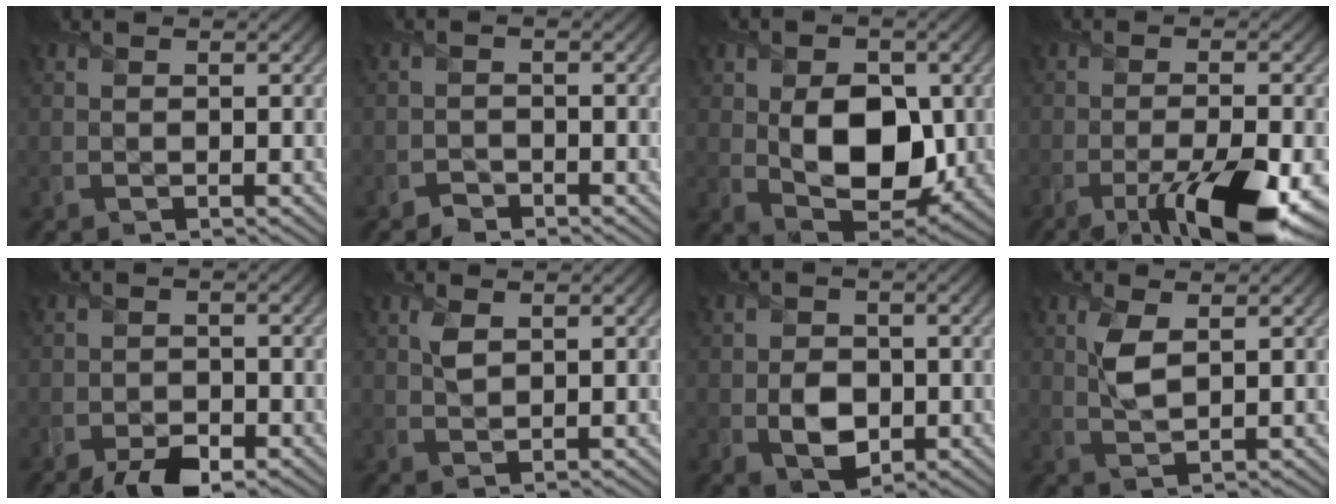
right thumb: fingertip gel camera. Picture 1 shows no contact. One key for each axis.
{"total": 1.2, "fx": -1.1, "fy": 0.5, "fz": -0.3, "tx": 0.010, "ty": 0.002, "tz": -0.025}
{"total": 10.4, "fx": 0.0, "fy": 6.9, "fz": 7.7, "tx": -0.132, "ty": -0.020, "tz": 0.004}
{"total": 10.5, "fx": -5.2, "fy": 2.7, "fz": 8.7, "tx": -0.151, "ty": -0.022, "tz": -0.082}
{"total": 3.6, "fx": -2.6, "fy": 1.8, "fz": 1.8, "tx": -0.026, "ty": -0.008, "tz": -0.047}
{"total": 1.8, "fx": 0.9, "fy": 1.0, "fz": 1.3, "tx": -0.032, "ty": -0.001, "tz": 0.020}
{"total": 4.0, "fx": -0.6, "fy": 3.3, "fz": 2.2, "tx": -0.040, "ty": -0.008, "tz": -0.014}
{"total": 3.5, "fx": 1.2, "fy": 1.5, "fz": 2.9, "tx": -0.071, "ty": 0.000, "tz": 0.026}